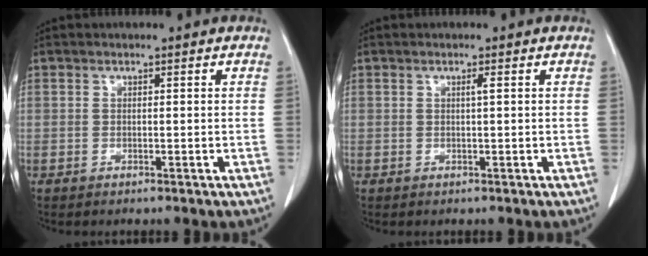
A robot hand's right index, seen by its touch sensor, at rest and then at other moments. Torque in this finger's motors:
{"motor_torque": [0.32, -0.19, 0.02, 0.02]}